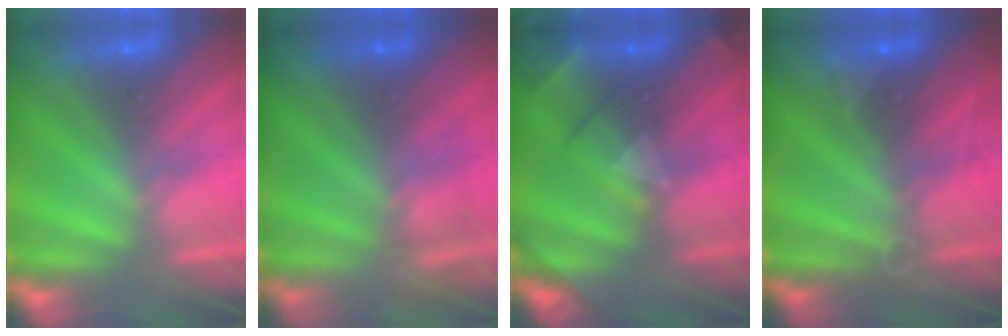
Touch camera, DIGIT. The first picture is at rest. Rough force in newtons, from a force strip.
{"total": 2.8}
{"total": 2.6}
{"total": 2.8}